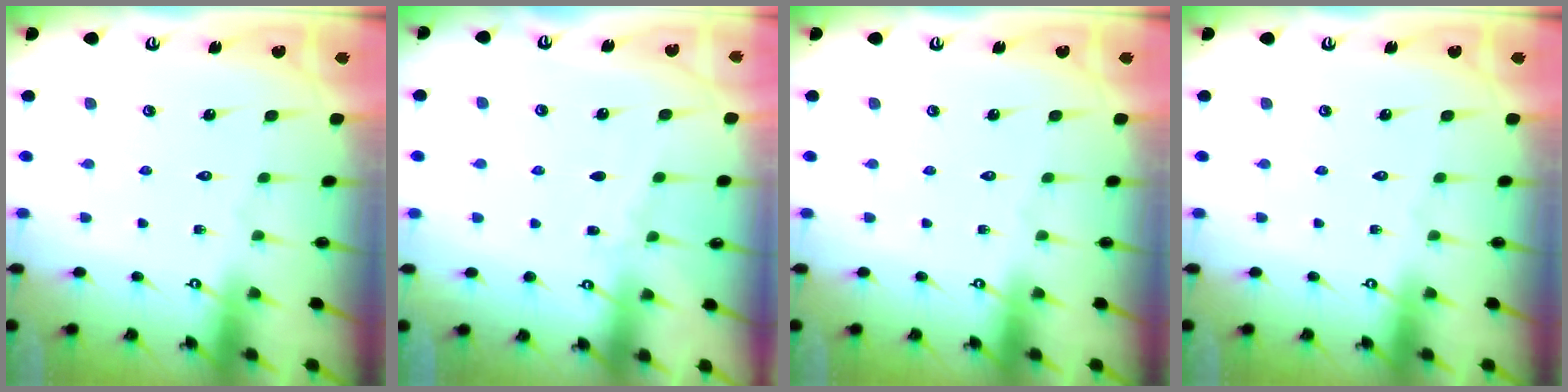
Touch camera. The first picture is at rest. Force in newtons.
{"total": 3.9, "press": 3.8, "slide": 0.5}
{"total": 0.0}
{"total": 0.0}